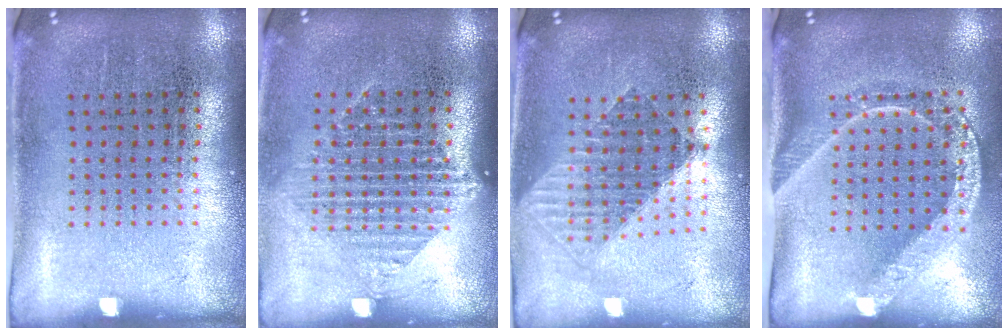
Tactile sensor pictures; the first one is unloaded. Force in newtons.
{"total": 1.4, "press": 1.2, "slide": 0.7}
{"total": 1.5, "press": 1.3, "slide": 0.8}
{"total": 2.0, "press": 1.6, "slide": 1.3}